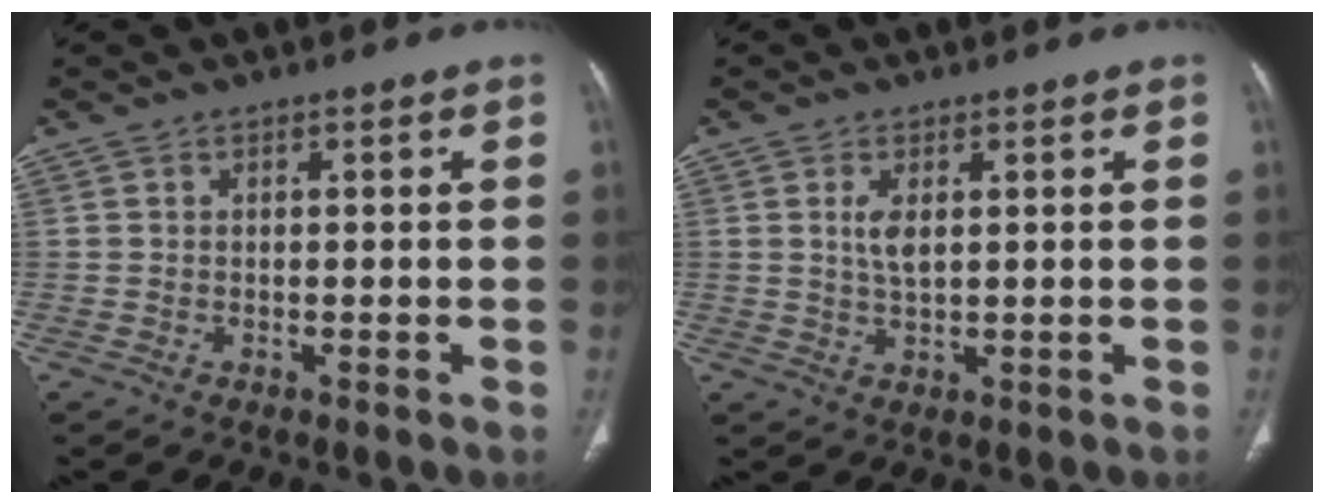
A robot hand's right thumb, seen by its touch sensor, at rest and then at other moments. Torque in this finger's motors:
{"motor_torque": [0.98, 0.72, 0.64, -0.43, 0.02]}